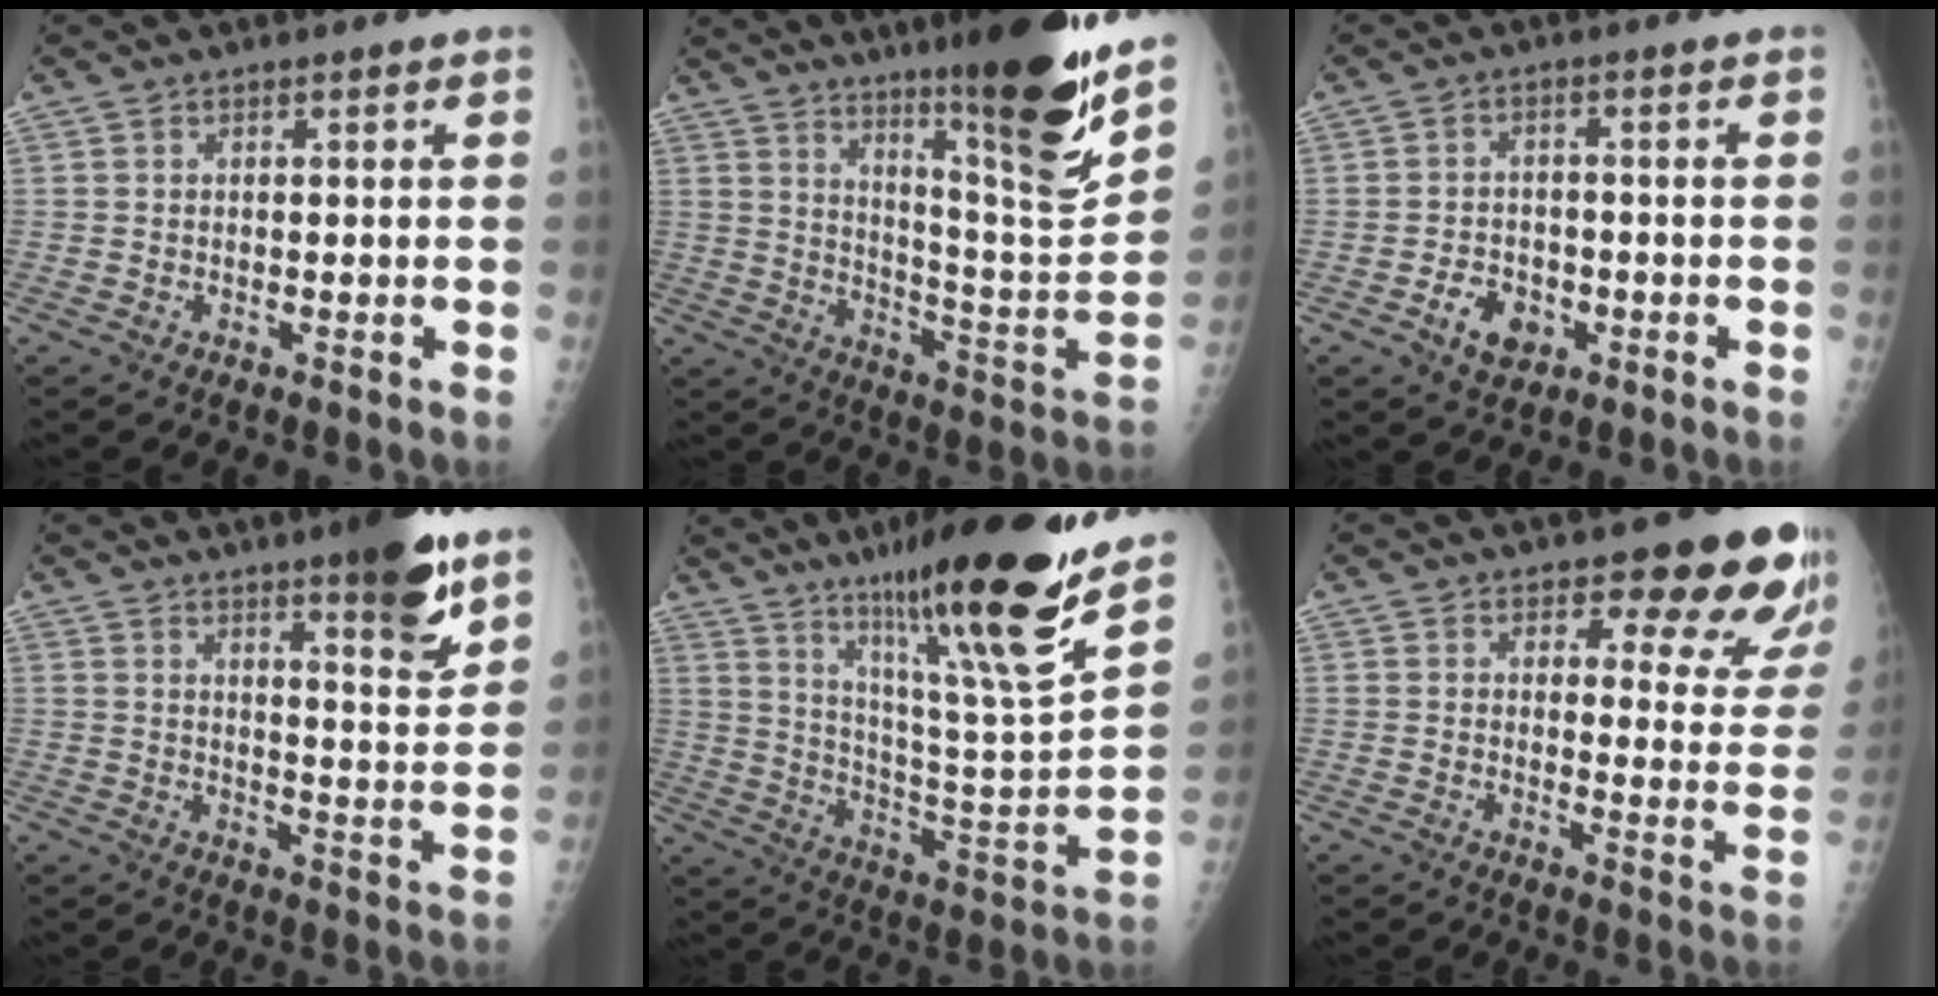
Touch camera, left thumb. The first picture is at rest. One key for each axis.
{"total": 21.0, "fx": 14.5, "fy": 1.9, "fz": 15.1, "tx": -0.197, "ty": -0.090, "tz": 0.231}
{"total": 5.7, "fx": -2.3, "fy": 4.2, "fz": 3.0, "tx": -0.035, "ty": 0.013, "tz": -0.034}
{"total": 11.5, "fx": 7.4, "fy": 2.0, "fz": 8.5, "tx": -0.102, "ty": -0.048, "tz": 0.104}
{"total": 25.1, "fx": 17.3, "fy": 1.5, "fz": 18.1, "tx": -0.264, "ty": -0.080, "tz": 0.288}
{"total": 14.6, "fx": 10.8, "fy": 5.4, "fz": 8.2, "tx": -0.045, "ty": -0.070, "tz": 0.119}